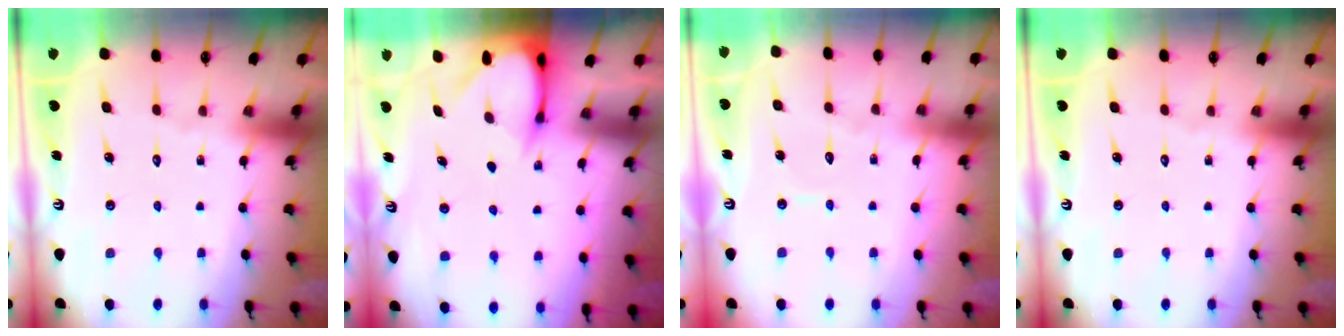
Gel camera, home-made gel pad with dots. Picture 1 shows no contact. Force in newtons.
{"total": 3.4, "press": 3.4, "slide": 0.3}
{"total": 3.6, "press": 3.6, "slide": 0.1}
{"total": 0.0}